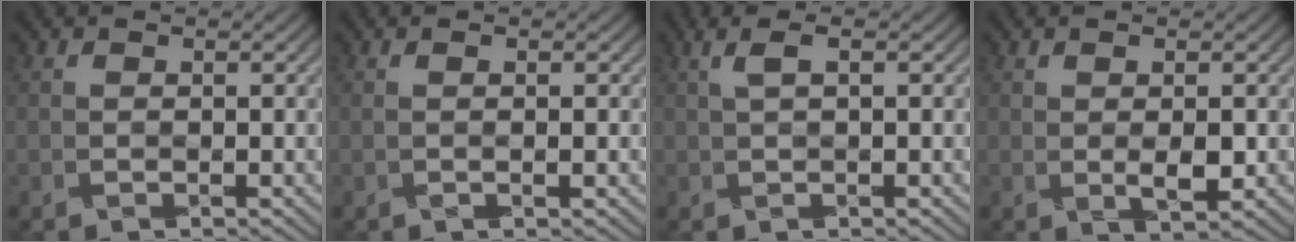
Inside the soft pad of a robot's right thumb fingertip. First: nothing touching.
{"total": 0.8, "force": [0.1, 0.1, 0.8], "torque": [-0.017, 0.002, -0.001]}
{"total": 1.8, "force": [0.7, 0.4, 1.6], "torque": [-0.029, 0.008, 0.015]}
{"total": 2.3, "force": [0.3, 0.5, 2.2], "torque": [-0.043, -0.002, 0.012]}